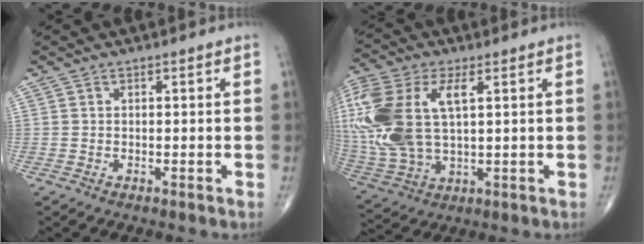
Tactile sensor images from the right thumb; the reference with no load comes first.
{"total": 21.4, "force": [4.6, 11.1, 17.7], "torque": [-0.433, 0.003, 0.090]}